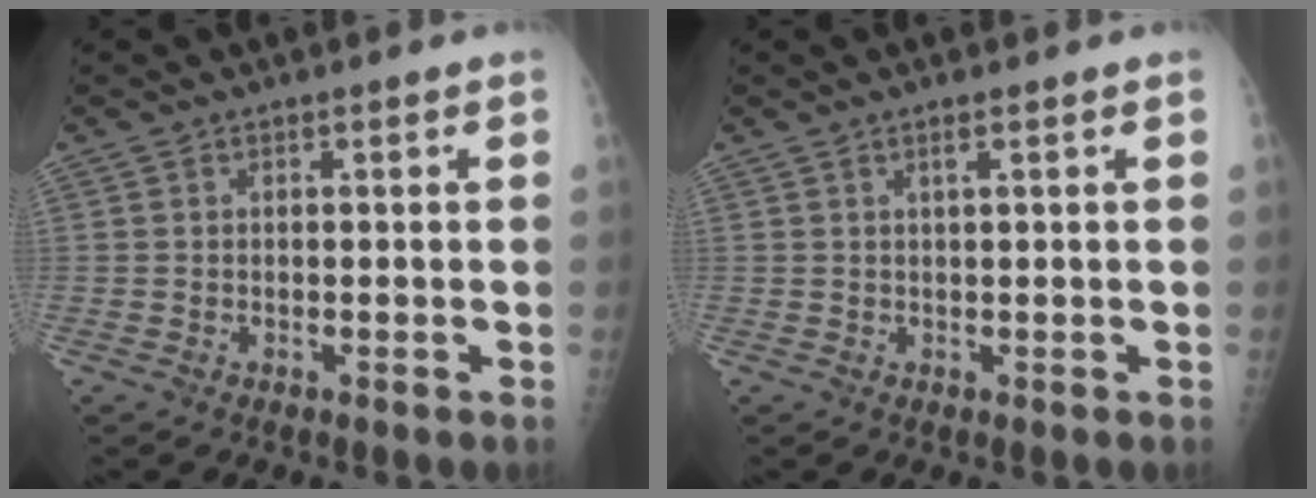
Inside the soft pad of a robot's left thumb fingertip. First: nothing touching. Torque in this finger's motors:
{"motor_torque": [-0.21, -0.09, -0.24, -0.28, 0.04]}